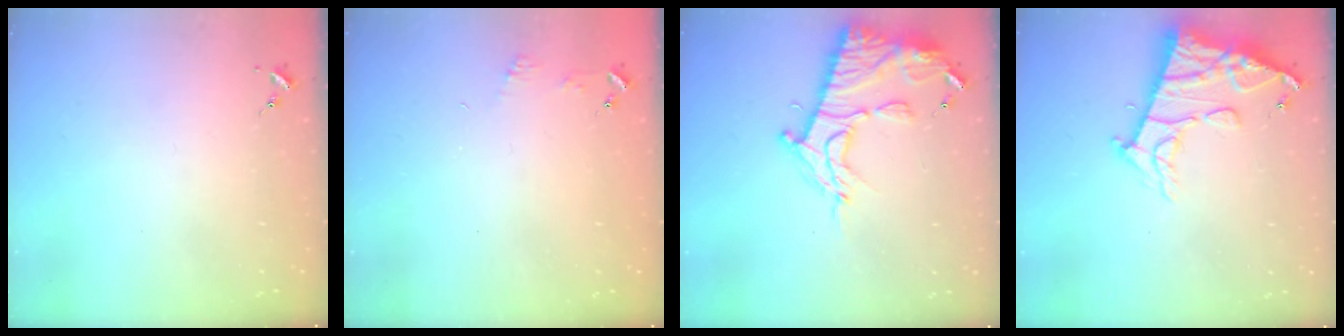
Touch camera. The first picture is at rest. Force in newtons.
{"total": 3.8, "press": 3.8, "slide": 0.4}
{"total": 16.2, "press": 16.1, "slide": 1.4}
{"total": 14.5, "press": 14.5, "slide": 1.2}